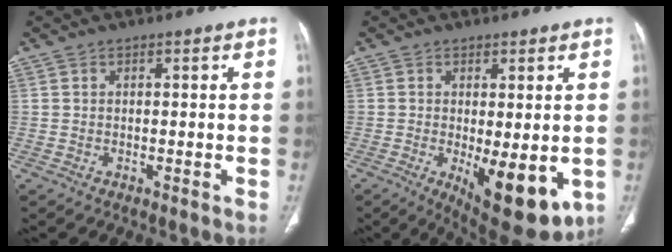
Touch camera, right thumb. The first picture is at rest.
{"total": 12.7, "force": [-2.9, 4.8, 11.3], "torque": [-0.150, -0.026, -0.025]}